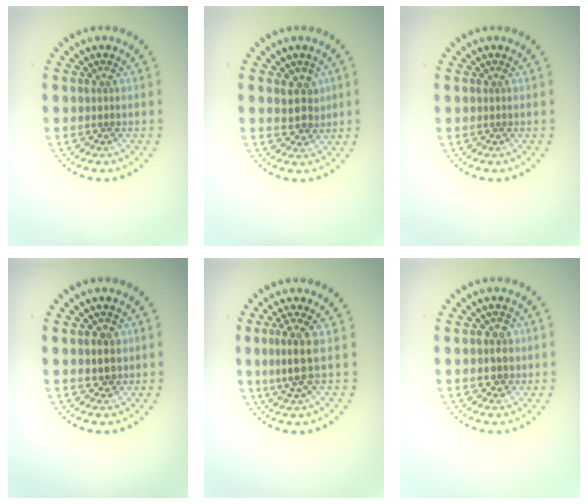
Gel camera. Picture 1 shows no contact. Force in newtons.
{"total": 2.5, "press": 2.2, "slide": 1.0}
{"total": 0.0}
{"total": 2.0, "press": 1.9, "slide": 0.6}
{"total": 2.8, "press": 2.4, "slide": 1.4}
{"total": 2.2, "press": 2.1, "slide": 0.8}